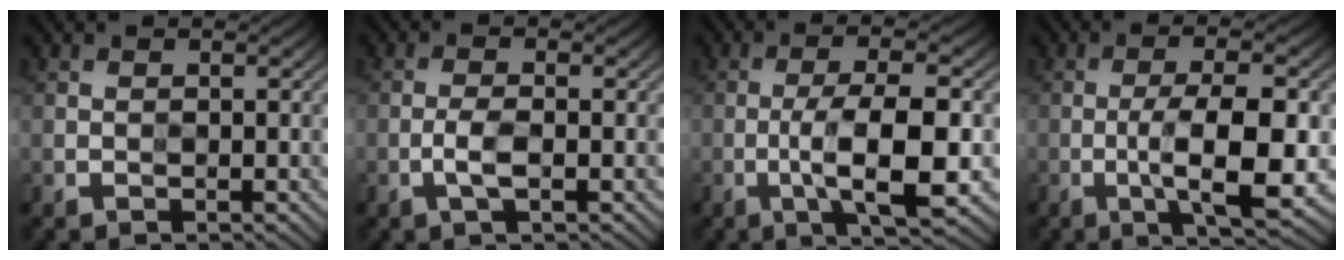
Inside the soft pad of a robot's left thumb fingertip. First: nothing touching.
{"total": 2.5, "force": [-1.2, 0.8, 2.0], "torque": [-0.042, -0.003, -0.025]}
{"total": 8.0, "force": [-2.1, 1.9, 7.5], "torque": [-0.121, 0.005, -0.040]}
{"total": 8.4, "force": [-1.9, 2.2, 7.9], "torque": [-0.124, 0.000, -0.033]}